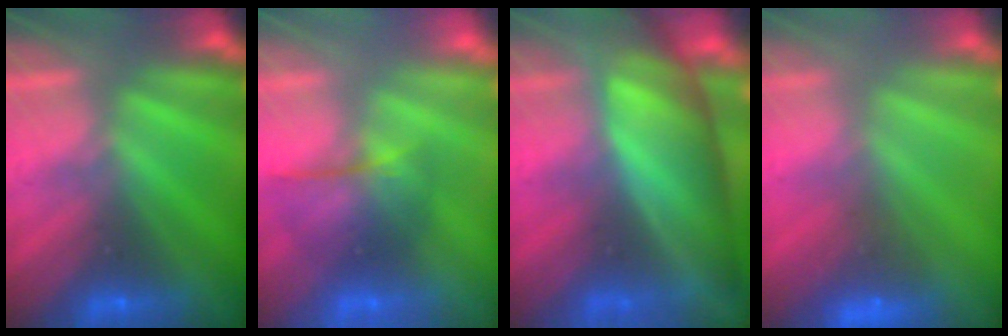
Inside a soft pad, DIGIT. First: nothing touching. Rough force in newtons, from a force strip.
{"total": 2.2}
{"total": 10.8}
{"total": 6.6}